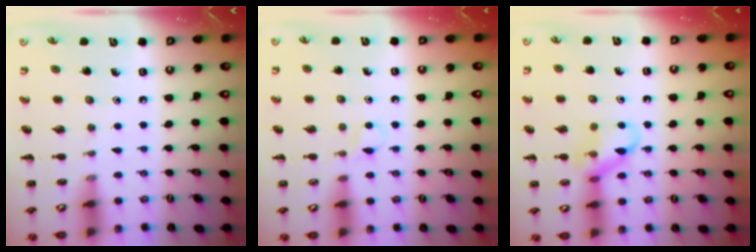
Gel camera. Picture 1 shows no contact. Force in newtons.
{"total": 3.2, "press": 3.0, "slide": 1.1}
{"total": 10.5, "press": 10.4, "slide": 1.0}